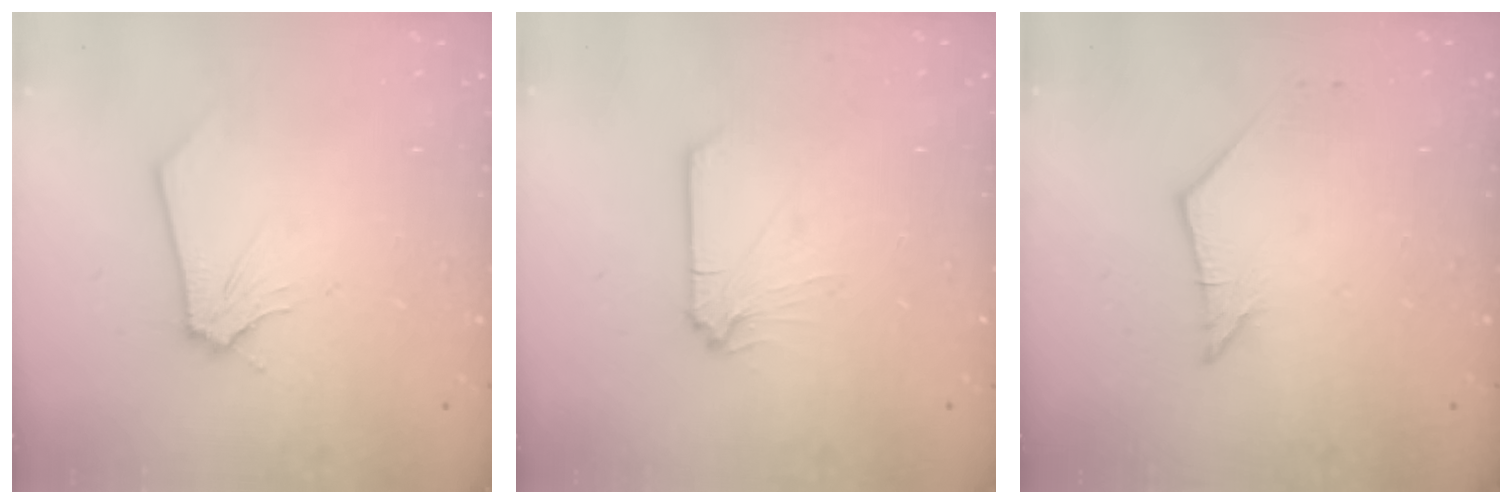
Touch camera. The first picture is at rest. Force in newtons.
{"total": 0.0}
{"total": 2.5, "press": 2.4, "slide": 0.4}